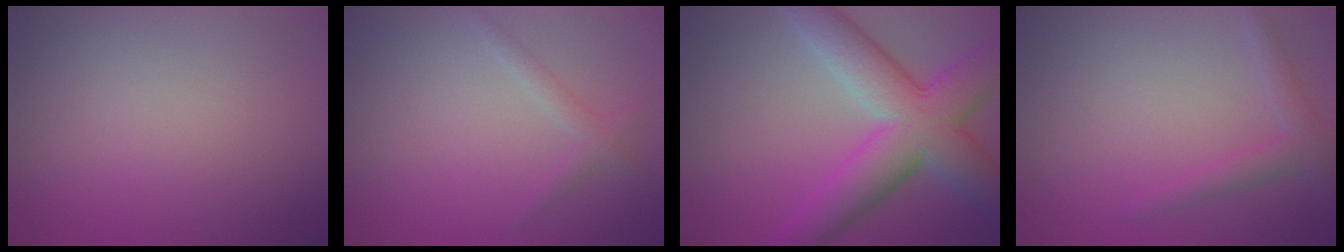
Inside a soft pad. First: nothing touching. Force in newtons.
{"total": 1.4, "press": 1.4, "slide": 0.1}
{"total": 9.4, "press": 9.3, "slide": 0.2}
{"total": 2.1, "press": 2.1, "slide": 0.1}